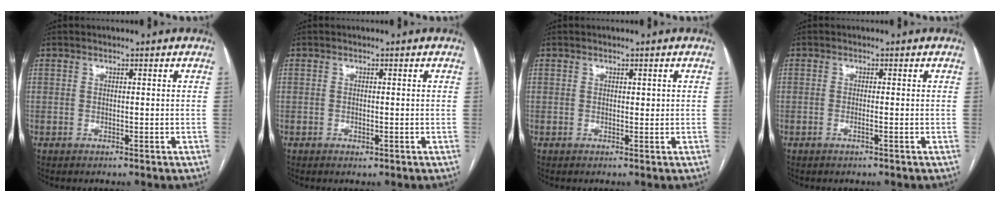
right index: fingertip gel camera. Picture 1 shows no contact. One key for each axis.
{"total": 0.7, "fx": -0.3, "fy": 0.4, "fz": 0.4, "tx": -0.005, "ty": 0.001, "tz": -0.004}
{"total": 0.8, "fx": 0.3, "fy": 0.5, "fz": 0.6, "tx": -0.005, "ty": 0.001, "tz": 0.004}
{"total": 0.9, "fx": -0.4, "fy": -0.2, "fz": 0.8, "tx": -0.015, "ty": 0.000, "tz": -0.007}